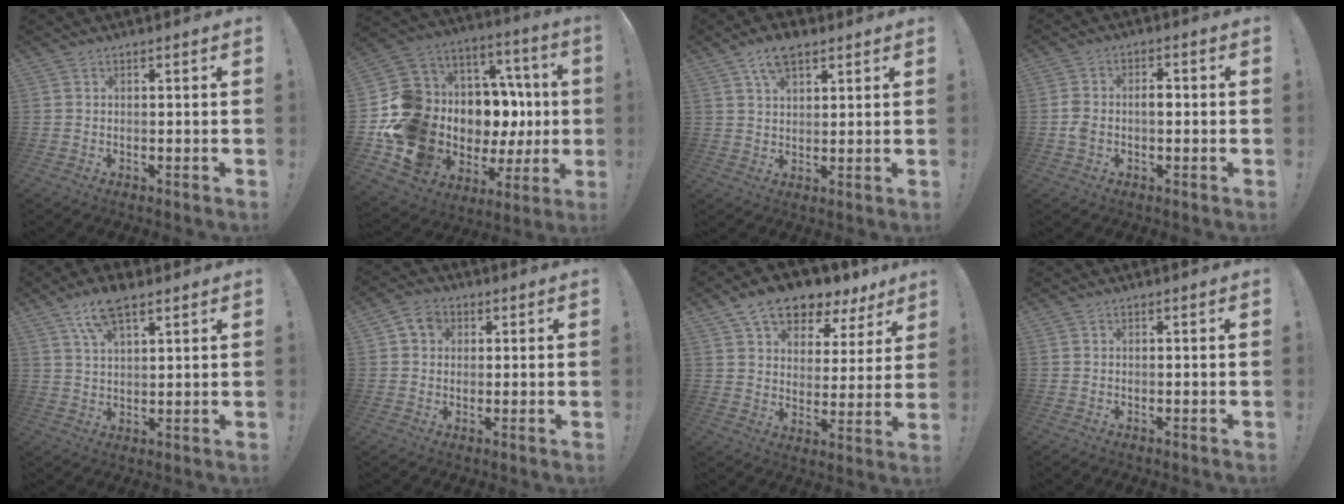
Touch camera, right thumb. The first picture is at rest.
{"total": 17.8, "force": [-2.1, 13.4, 11.5], "torque": [-0.202, -0.042, 0.042]}
{"total": 6.7, "force": [4.1, 3.4, 4.1], "torque": [-0.067, -0.011, 0.074]}
{"total": 5.3, "force": [-1.0, 3.4, 4.0], "torque": [-0.076, 0.010, -0.023]}
{"total": 9.0, "force": [5.6, 3.5, 6.1], "torque": [-0.104, -0.016, 0.101]}
{"total": 4.8, "force": [1.6, 4.1, 2.0], "torque": [-0.022, 0.000, 0.027]}
{"total": 11.8, "force": [9.0, 5.7, 5.0], "torque": [-0.078, -0.065, 0.165]}
{"total": 0.0}